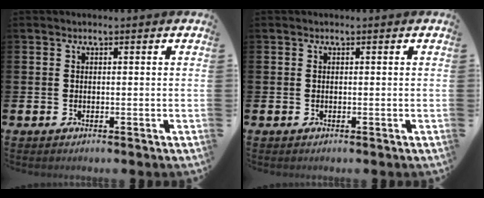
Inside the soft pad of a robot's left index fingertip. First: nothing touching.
{"total": 0.0}